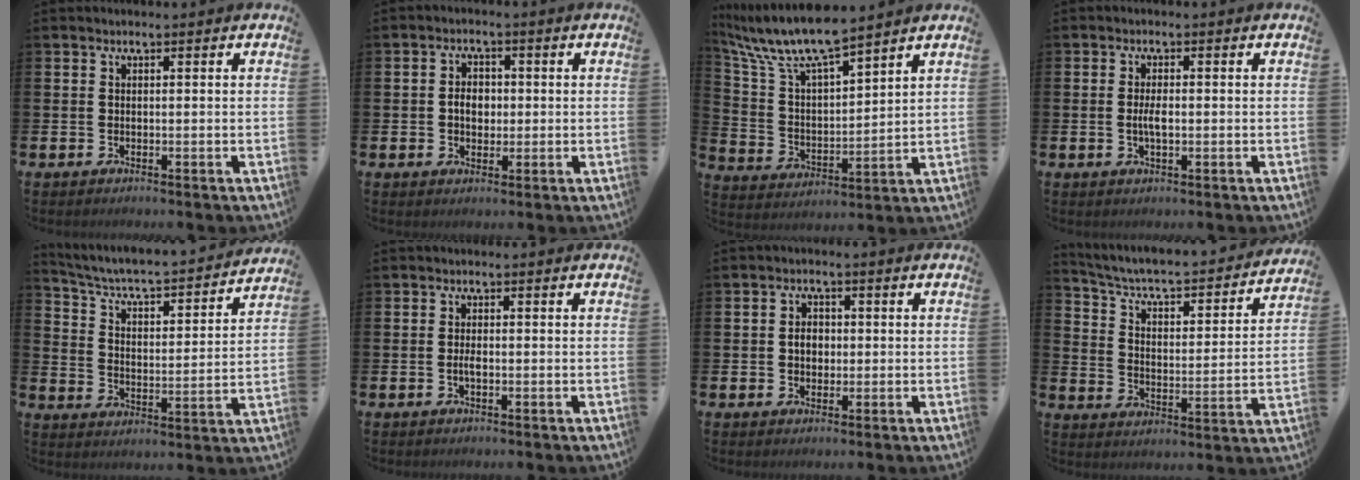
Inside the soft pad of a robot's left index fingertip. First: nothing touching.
{"total": 3.2, "force": [-0.1, 2.4, 2.2], "torque": [-0.028, 0.004, -0.009]}
{"total": 9.2, "force": [8.2, 1.4, 3.9], "torque": [-0.115, -0.044, 0.144]}
{"total": 2.5, "force": [-0.3, 0.9, 2.3], "torque": [-0.043, 0.000, -0.006]}
{"total": 5.4, "force": [4.9, 0.9, 2.0], "torque": [-0.070, -0.046, 0.074]}
{"total": 1.5, "force": [-0.4, 0.5, 1.3], "torque": [-0.023, 0.001, -0.008]}
{"total": 2.7, "force": [-0.1, 2.1, 1.7], "torque": [-0.018, 0.003, -0.008]}
{"total": 5.4, "force": [4.8, 1.3, 2.3], "torque": [-0.074, -0.041, 0.072]}